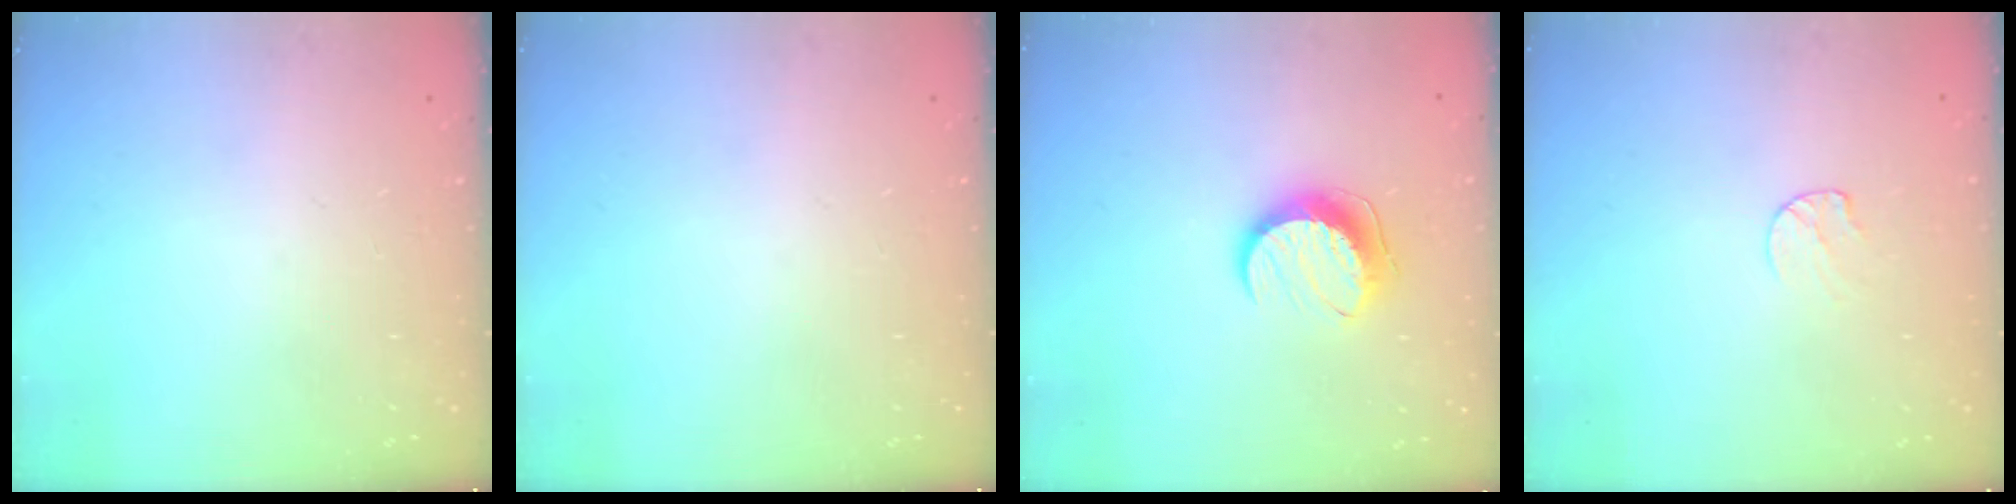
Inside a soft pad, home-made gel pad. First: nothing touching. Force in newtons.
{"total": 0.0}
{"total": 10.2, "press": 10.2, "slide": 0.4}
{"total": 4.8, "press": 4.8, "slide": 0.4}